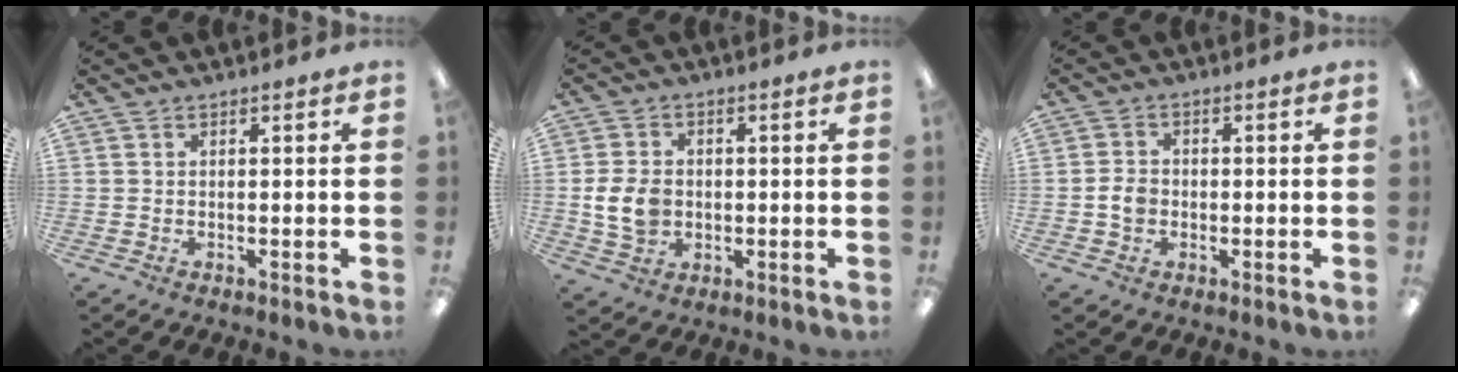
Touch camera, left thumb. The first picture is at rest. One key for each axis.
{"total": 7.9, "fx": -0.5, "fy": 6.1, "fz": 5.1, "tx": -0.109, "ty": 0.005, "tz": -0.009}
{"total": 3.7, "fx": -0.6, "fy": 2.9, "fz": 2.2, "tx": -0.040, "ty": 0.008, "tz": -0.012}